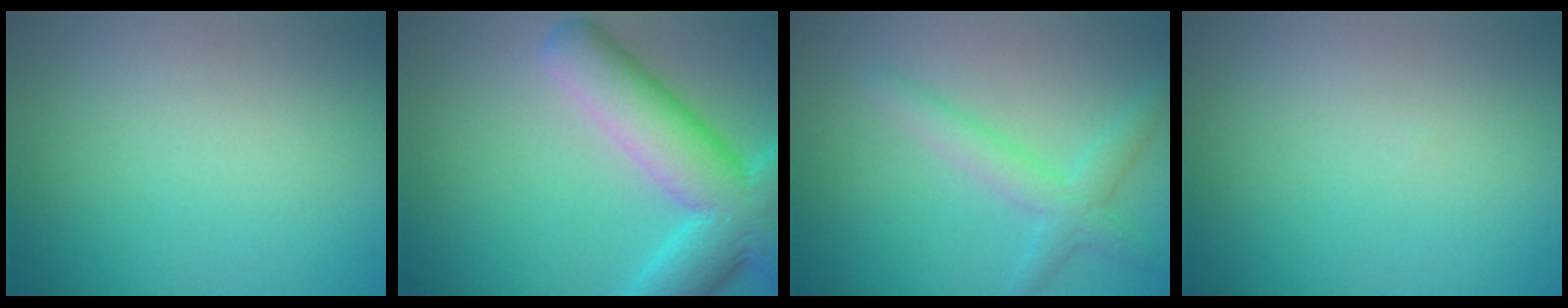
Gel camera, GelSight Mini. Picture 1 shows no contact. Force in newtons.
{"total": 10.2, "press": 10.2, "slide": 0.5}
{"total": 2.9, "press": 2.9, "slide": 0.1}
{"total": 0.0}